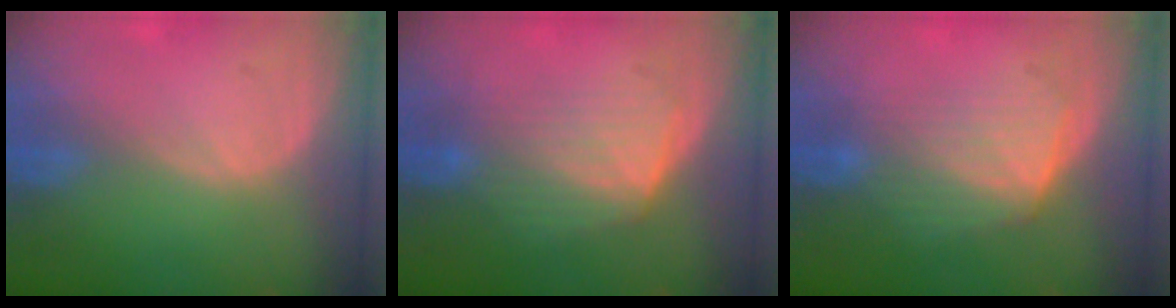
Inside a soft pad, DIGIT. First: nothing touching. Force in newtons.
{"total": 6.8, "press": 6.4, "slide": 2.5}
{"total": 7.2, "press": 6.5, "slide": 3.0}